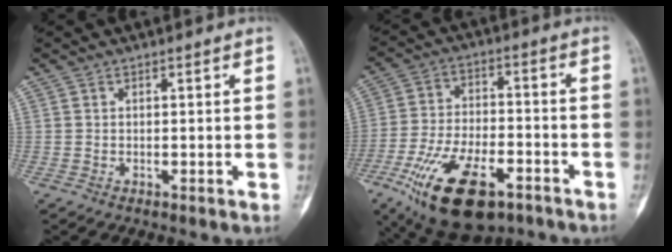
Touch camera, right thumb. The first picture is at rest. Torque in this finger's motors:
{"motor_torque": [0.61, 0.83, 1.58, -0.66, 0.19]}